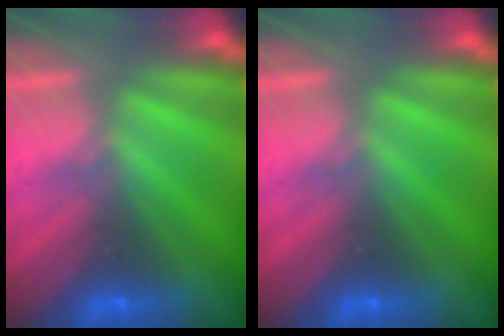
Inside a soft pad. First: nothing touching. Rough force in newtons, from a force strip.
{"total": 0.0}